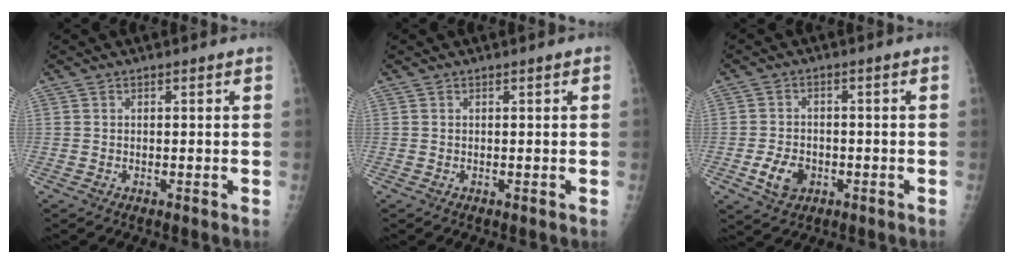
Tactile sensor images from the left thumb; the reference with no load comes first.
{"total": 0.0}
{"total": 5.7, "force": [-2.1, 4.2, 3.3], "torque": [-0.051, 0.009, -0.033]}